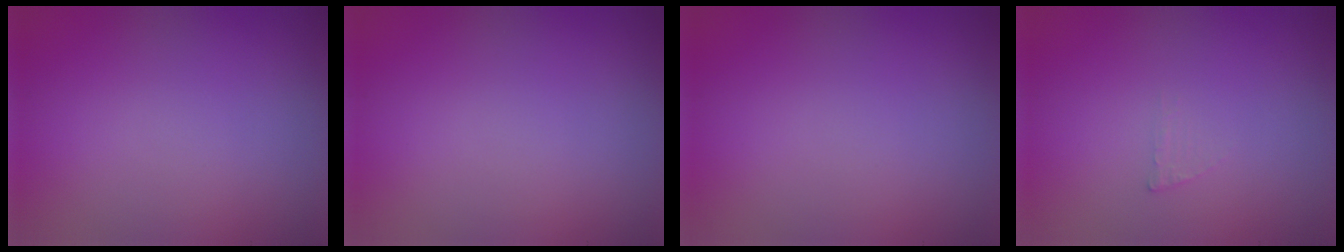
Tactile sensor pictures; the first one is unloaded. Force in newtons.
{"total": 0.0}
{"total": 0.0}
{"total": 0.6, "press": 0.6, "slide": 0.1}